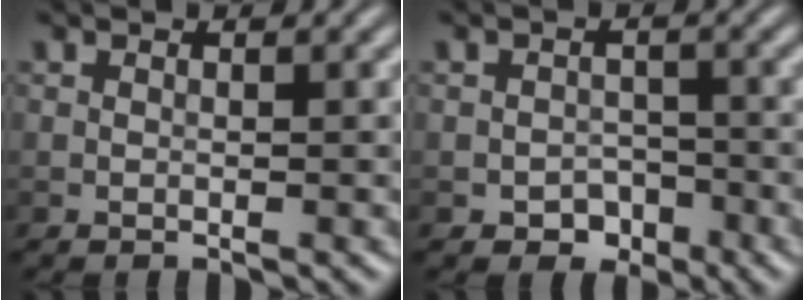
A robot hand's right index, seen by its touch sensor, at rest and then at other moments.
{"total": 2.4, "force": [-1.4, 1.8, 0.8], "torque": [-0.002, 0.001, -0.024]}